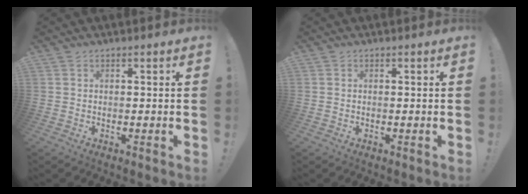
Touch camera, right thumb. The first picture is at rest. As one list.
[{"total": 0.0}]